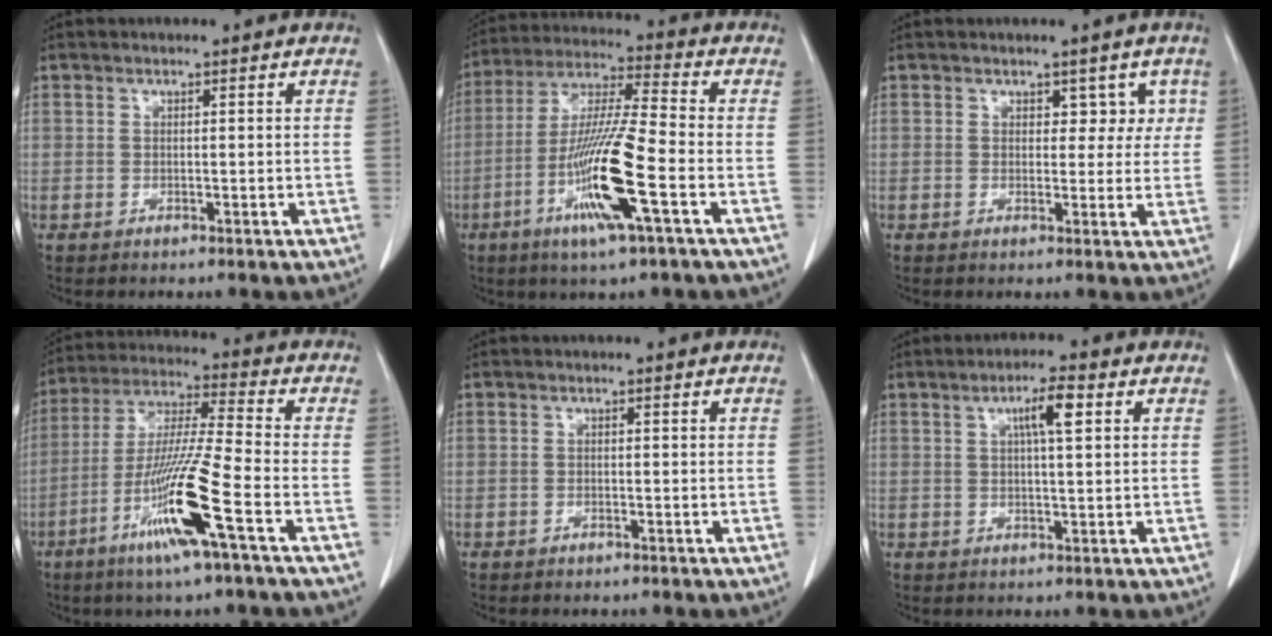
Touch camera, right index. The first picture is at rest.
{"total": 14.5, "force": [-5.1, 0.1, 13.6], "torque": [-0.270, -0.015, -0.100]}
{"total": 3.5, "force": [1.5, 2.5, 2.0], "torque": [-0.001, 0.008, 0.016]}
{"total": 14.2, "force": [-6.2, -0.8, 12.8], "torque": [-0.255, -0.017, -0.119]}
{"total": 0.7, "force": [-0.6, 0.4, 0.2], "torque": [-0.008, 0.000, -0.006]}
{"total": 4.6, "force": [1.6, 0.5, 4.3], "torque": [-0.076, 0.006, 0.028]}